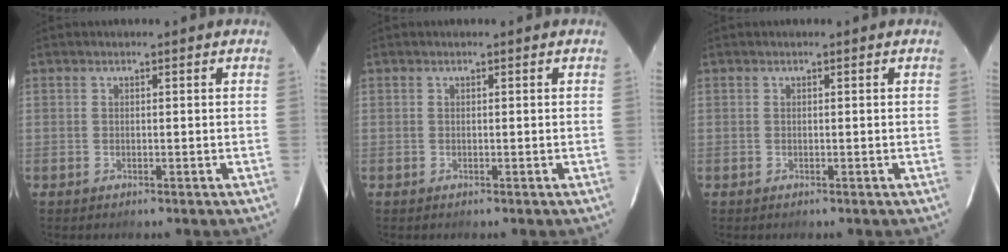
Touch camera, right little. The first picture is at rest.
{"total": 0.0}
{"total": 0.0}